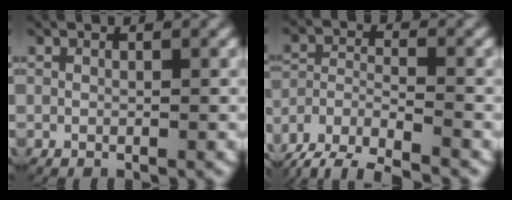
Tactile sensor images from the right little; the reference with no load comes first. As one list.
[{"total": 6.8, "force": [-4.3, 4.7, 2.4], "torque": [-0.060, -0.018, -0.078]}]